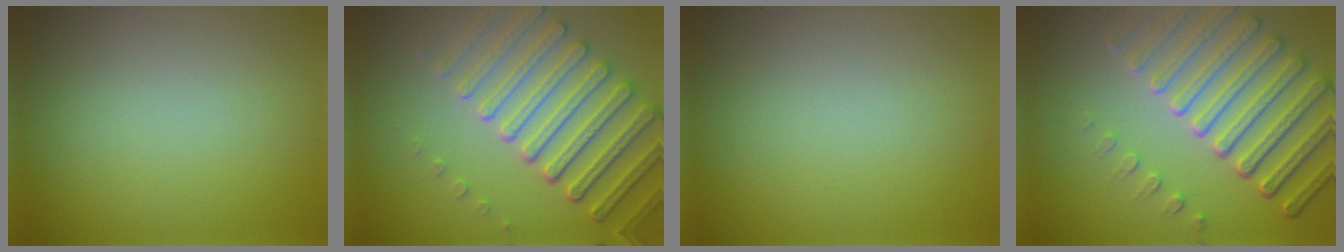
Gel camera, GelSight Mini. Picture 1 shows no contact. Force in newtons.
{"total": 6.7, "press": 5.6, "slide": 3.6}
{"total": 0.0}
{"total": 7.6, "press": 5.7, "slide": 5.1}